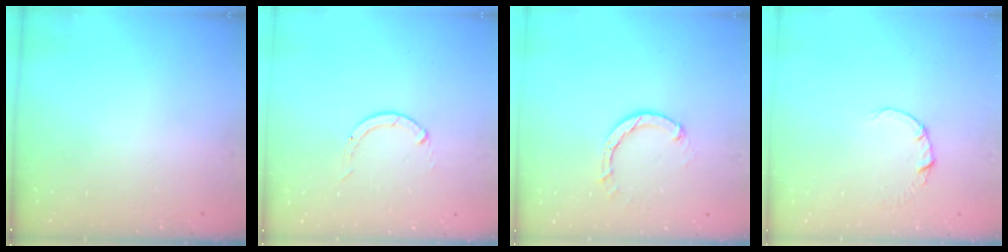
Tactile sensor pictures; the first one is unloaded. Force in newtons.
{"total": 0.0}
{"total": 3.5, "press": 3.5, "slide": 0.3}
{"total": 0.5, "press": 0.5, "slide": 0.1}